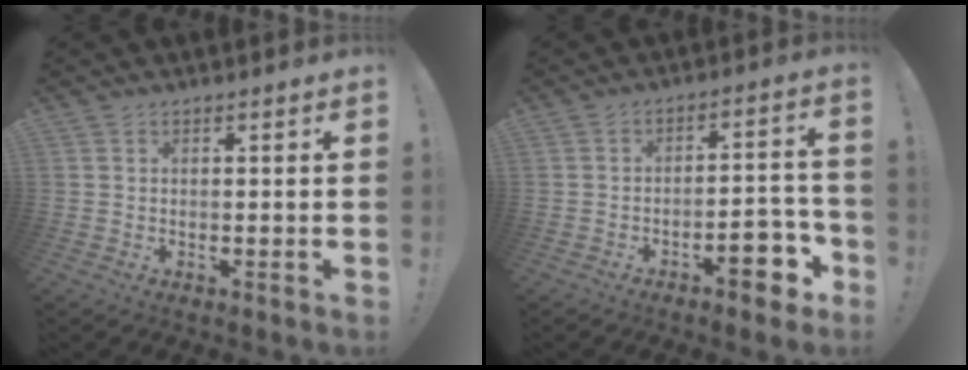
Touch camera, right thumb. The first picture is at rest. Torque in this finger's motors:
{"motor_torque": [0.84, 0.95, 0.53, -0.56, 0.19]}